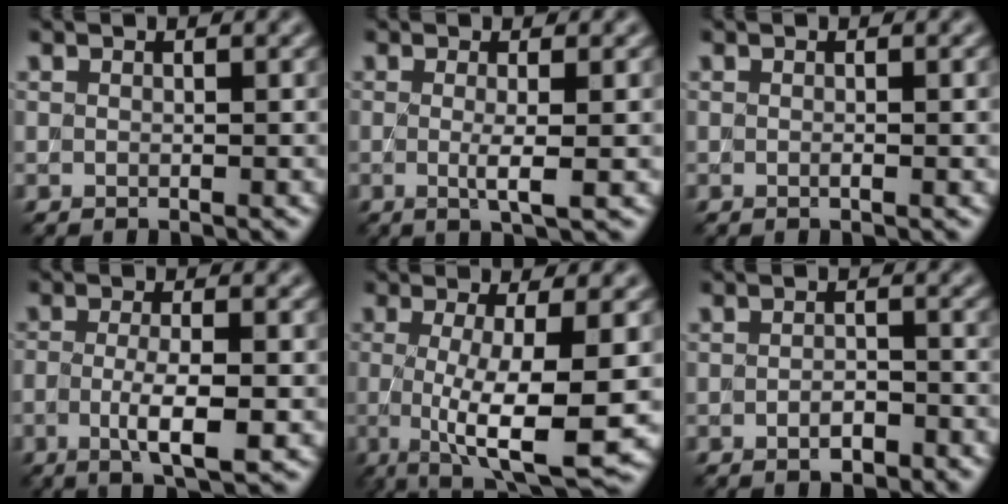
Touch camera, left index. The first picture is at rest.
{"total": 2.9, "force": [-0.1, 0.5, 2.8], "torque": [-0.048, -0.006, -0.004]}
{"total": 1.1, "force": [0.0, 0.3, 1.1], "torque": [-0.013, -0.002, -0.006]}
{"total": 4.5, "force": [-1.1, 1.1, 4.2], "torque": [-0.080, -0.004, -0.021]}
{"total": 9.2, "force": [-1.3, 2.1, 8.8], "torque": [-0.138, -0.021, -0.016]}
{"total": 1.8, "force": [-1.1, 0.7, 1.2], "torque": [-0.023, 0.002, -0.017]}